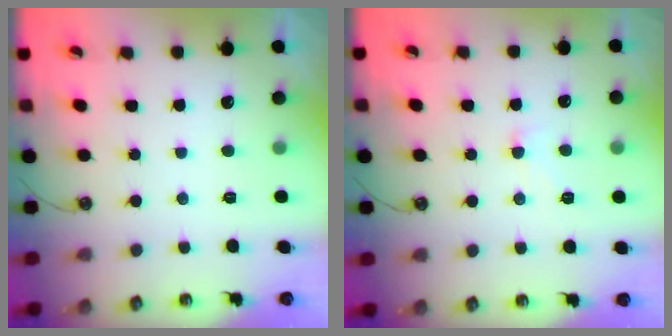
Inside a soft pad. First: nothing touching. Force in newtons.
{"total": 0.9, "press": 0.8, "slide": 0.4}